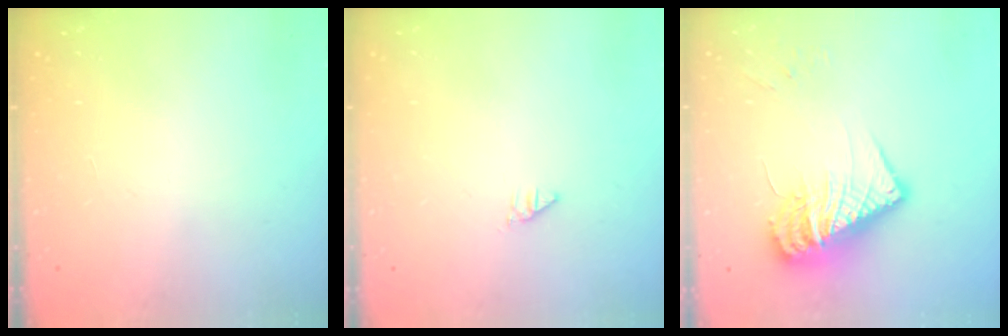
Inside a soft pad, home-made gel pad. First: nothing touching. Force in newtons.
{"total": 0.0}
{"total": 14.9, "press": 14.9, "slide": 1.4}